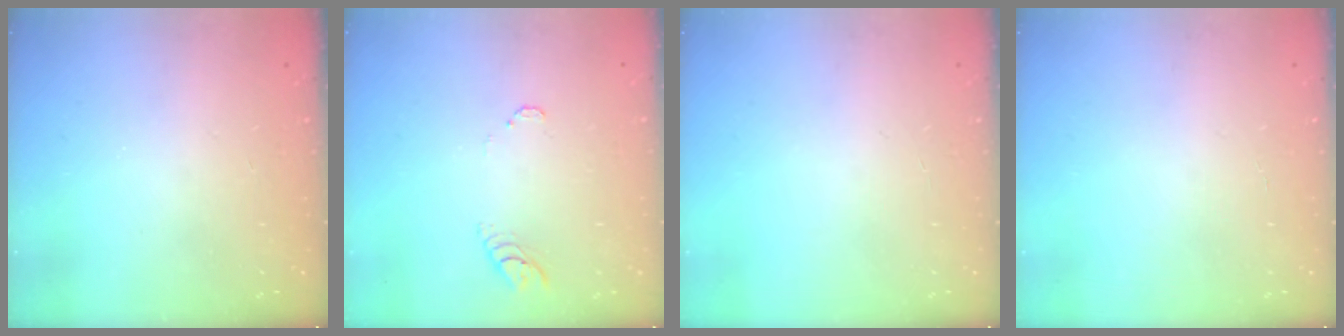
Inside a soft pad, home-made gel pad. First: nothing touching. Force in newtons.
{"total": 3.7, "press": 3.7, "slide": 0.2}
{"total": 2.4, "press": 2.4, "slide": 0.2}
{"total": 1.7, "press": 1.7, "slide": 0.1}